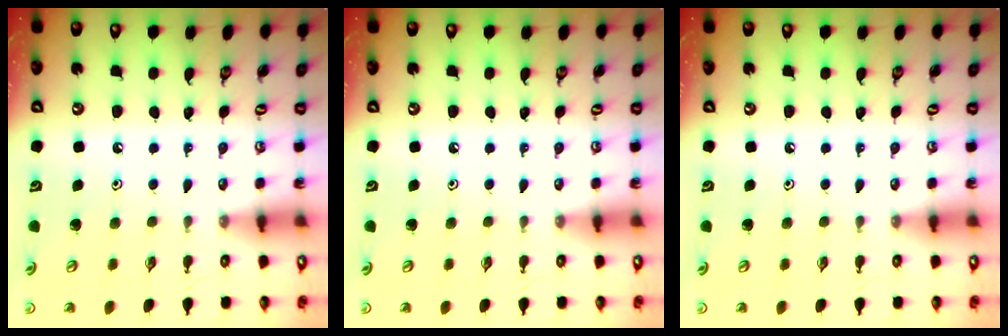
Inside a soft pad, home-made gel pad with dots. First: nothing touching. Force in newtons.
{"total": 0.0}
{"total": 0.0}